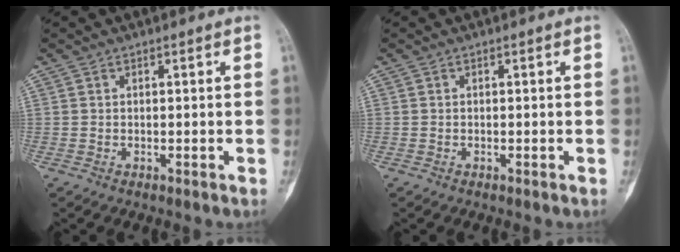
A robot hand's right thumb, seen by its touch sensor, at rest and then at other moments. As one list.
[{"total": 0.0}]